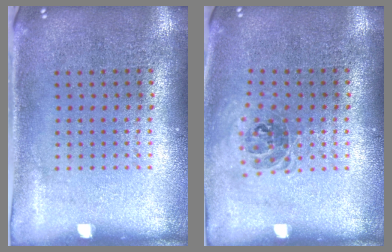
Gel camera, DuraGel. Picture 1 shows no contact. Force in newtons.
{"total": 1.0, "press": 0.8, "slide": 0.5}